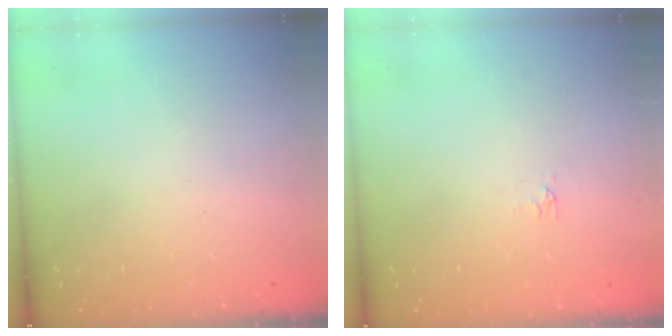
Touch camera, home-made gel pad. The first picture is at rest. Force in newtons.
{"total": 2.9, "press": 2.9, "slide": 0.5}